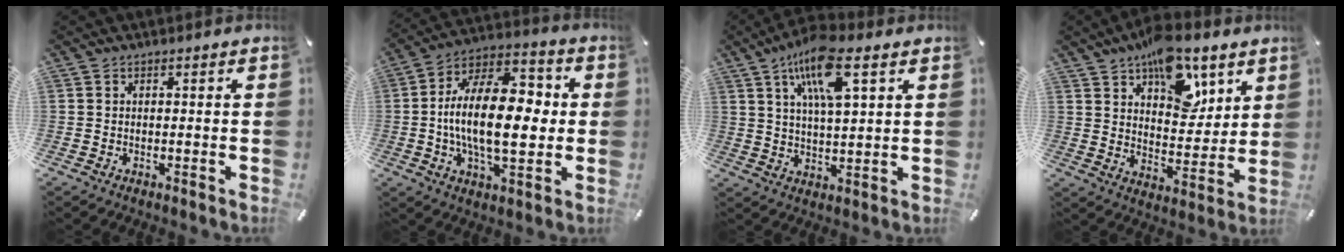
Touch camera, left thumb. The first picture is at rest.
{"total": 20.4, "force": [-0.6, 10.6, 17.4], "torque": [-0.309, 0.002, -0.014]}
{"total": 12.2, "force": [6.8, 3.9, 9.3], "torque": [-0.166, -0.012, 0.118]}
{"total": 14.5, "force": [8.9, 8.3, 7.9], "torque": [-0.102, -0.050, 0.157]}